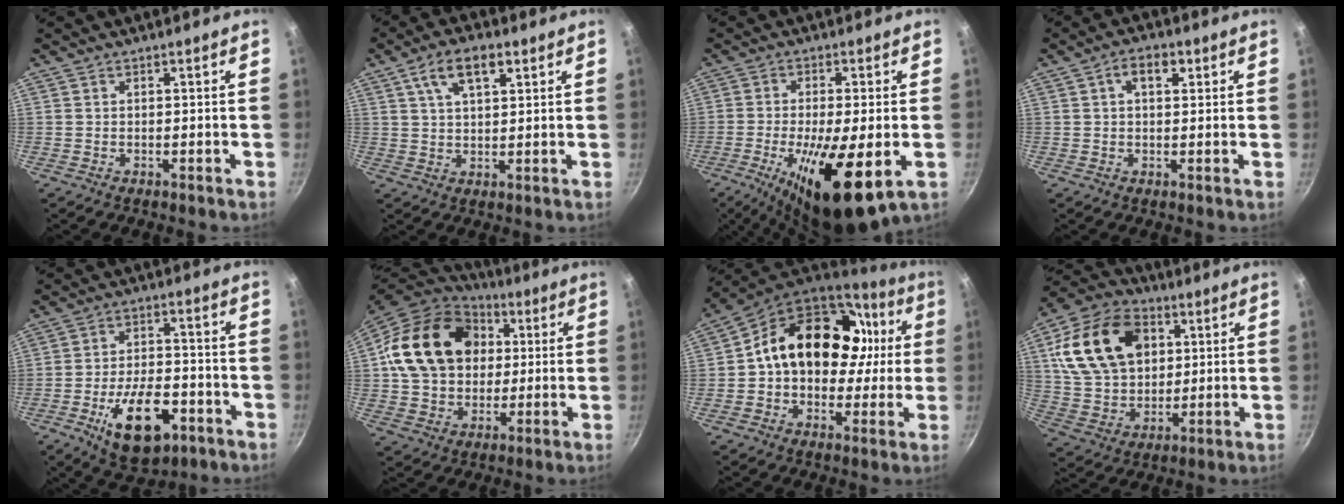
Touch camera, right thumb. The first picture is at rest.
{"total": 8.2, "force": [3.8, 3.9, 6.1], "torque": [-0.094, -0.001, 0.066]}
{"total": 16.2, "force": [-4.6, 4.8, 14.8], "torque": [-0.254, -0.006, -0.071]}
{"total": 4.6, "force": [1.6, 2.8, 3.3], "torque": [-0.039, 0.005, 0.020]}
{"total": 14.9, "force": [-6.2, 7.7, 11.2], "torque": [-0.164, 0.025, -0.093]}
{"total": 22.0, "force": [4.1, 17.2, 13.2], "torque": [-0.208, 0.023, 0.069]}
{"total": 23.4, "force": [3.6, 17.0, 15.6], "torque": [-0.217, 0.041, 0.057]}
{"total": 21.2, "force": [6.1, 15.0, 13.7], "torque": [-0.227, 0.000, 0.108]}